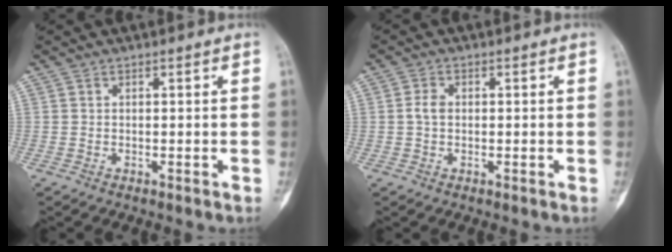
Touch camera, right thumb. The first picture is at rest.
{"total": 2.3, "force": [0.0, 1.7, 1.7], "torque": [-0.032, 0.004, -0.003]}